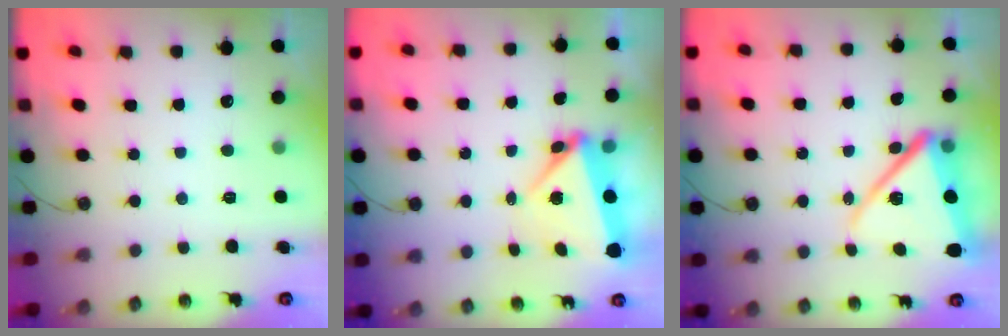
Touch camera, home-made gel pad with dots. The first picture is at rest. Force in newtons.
{"total": 6.5, "press": 5.0, "slide": 4.2}
{"total": 15.3, "press": 15.3, "slide": 1.5}